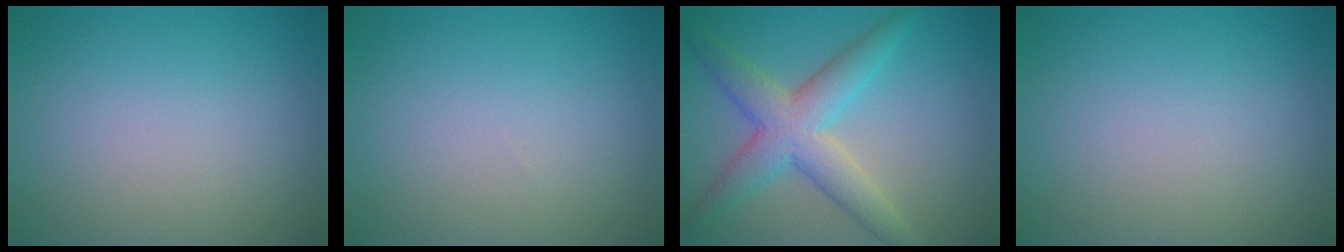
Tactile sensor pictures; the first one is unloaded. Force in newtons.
{"total": 0.0}
{"total": 5.7, "press": 5.6, "slide": 0.4}
{"total": 0.0}